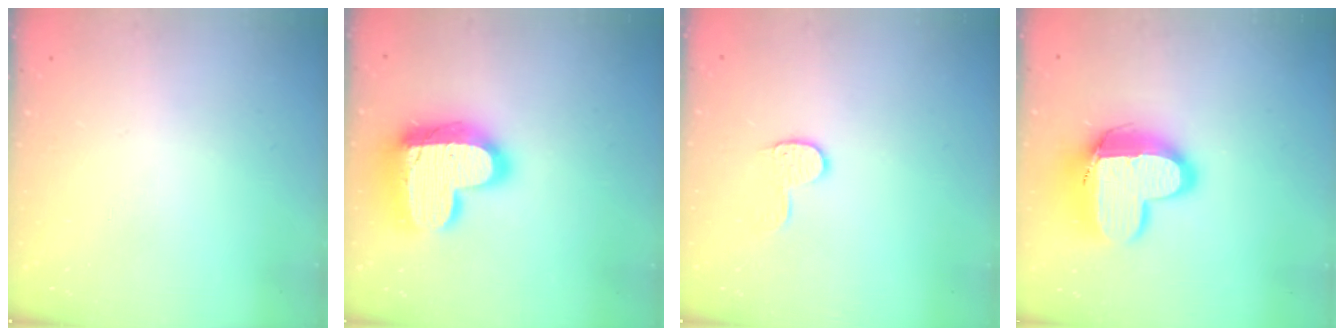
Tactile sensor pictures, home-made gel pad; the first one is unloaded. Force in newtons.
{"total": 21.1, "press": 21.0, "slide": 1.5}
{"total": 6.9, "press": 6.9, "slide": 0.1}
{"total": 15.3, "press": 15.2, "slide": 1.2}